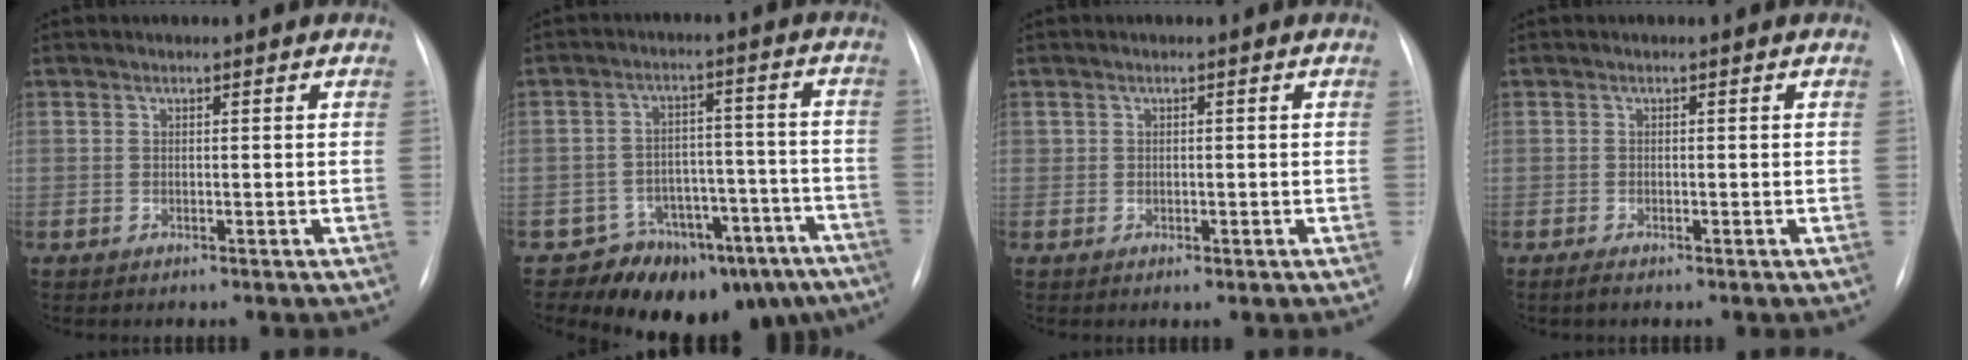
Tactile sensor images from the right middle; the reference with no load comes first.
{"total": 14.2, "force": [-11.4, 7.4, 3.9], "torque": [-0.016, 0.064, -0.145]}
{"total": 0.9, "force": [-0.2, 0.8, 0.4], "torque": [-0.011, -0.002, 0.001]}
{"total": 1.0, "force": [-0.7, 0.0, 0.6], "torque": [-0.023, -0.006, -0.013]}